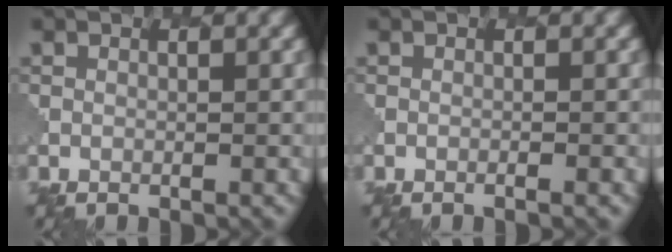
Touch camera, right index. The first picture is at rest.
{"total": 0.9, "force": [-0.4, 0.2, 0.7], "torque": [-0.002, 0.000, -0.010]}